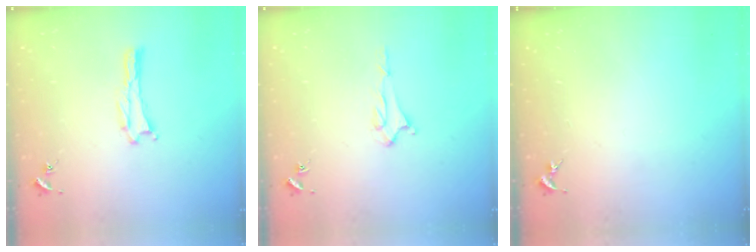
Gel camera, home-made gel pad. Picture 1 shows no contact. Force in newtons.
{"total": 1.7, "press": 1.6, "slide": 0.4}
{"total": 0.0}